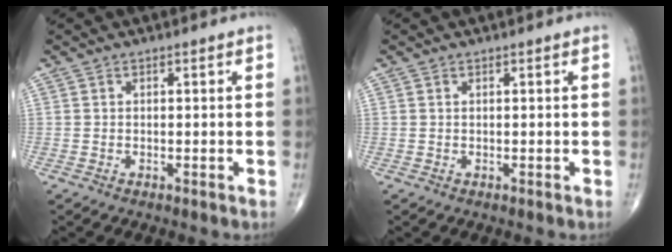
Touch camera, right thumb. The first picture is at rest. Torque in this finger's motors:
{"motor_torque": [0.18, -0.07, -0.30, -0.36, -0.01]}